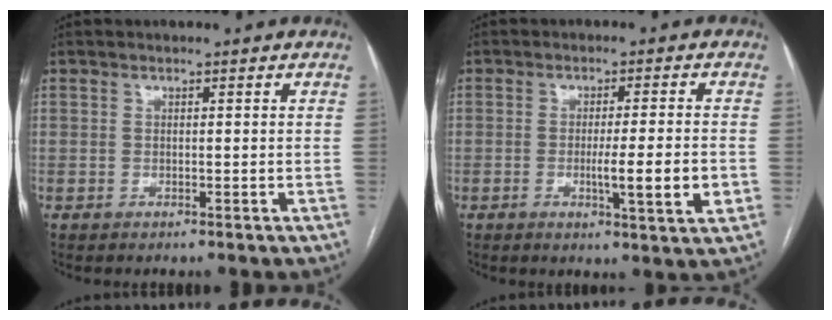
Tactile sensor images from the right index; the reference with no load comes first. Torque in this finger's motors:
{"motor_torque": [1.55, -0.17, 0.60, 0.08]}